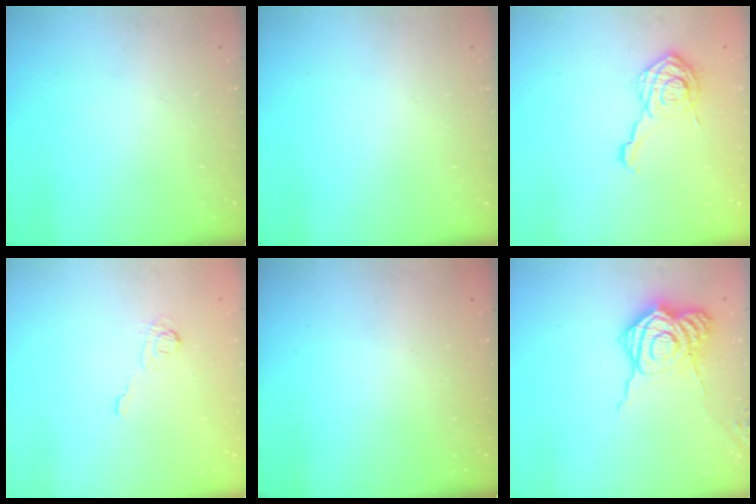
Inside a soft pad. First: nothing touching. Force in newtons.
{"total": 0.0}
{"total": 12.1, "press": 12.1, "slide": 0.7}
{"total": 3.3, "press": 2.9, "slide": 1.6}
{"total": 2.6, "press": 2.5, "slide": 0.9}
{"total": 14.3, "press": 14.3, "slide": 1.1}